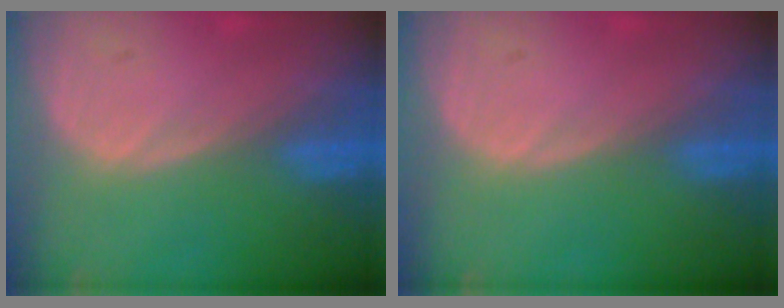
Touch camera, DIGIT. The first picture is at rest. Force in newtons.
{"total": 0.0}